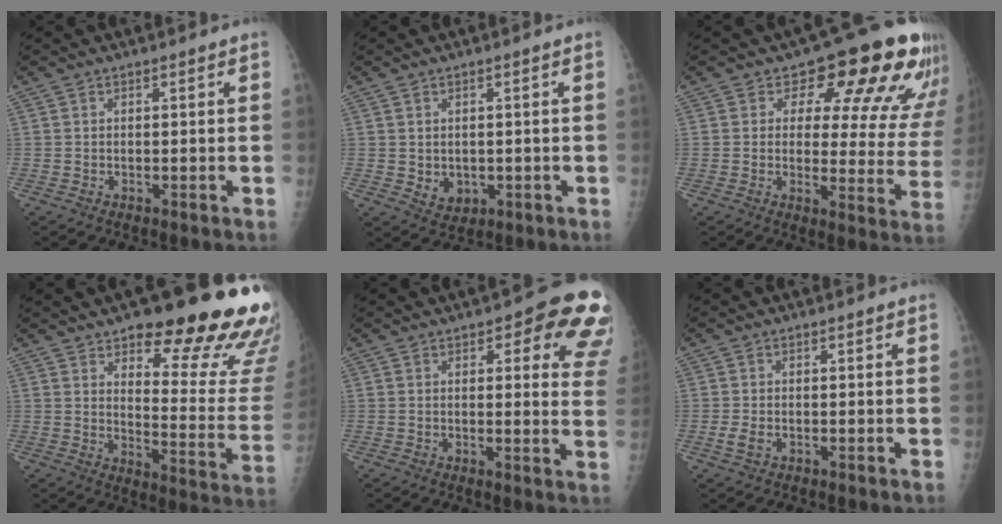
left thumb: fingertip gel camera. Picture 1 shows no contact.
{"total": 3.6, "force": [-0.2, 3.0, 2.0], "torque": [-0.020, -0.006, 0.012]}
{"total": 18.5, "force": [11.0, 8.8, 11.9], "torque": [-0.091, -0.056, 0.117]}
{"total": 25.1, "force": [17.0, 7.2, 16.9], "torque": [-0.171, -0.104, 0.220]}
{"total": 13.5, "force": [7.0, 5.1, 10.4], "torque": [-0.073, -0.029, 0.064]}
{"total": 2.0, "force": [-0.4, 1.2, 1.5], "torque": [-0.034, -0.003, -0.010]}